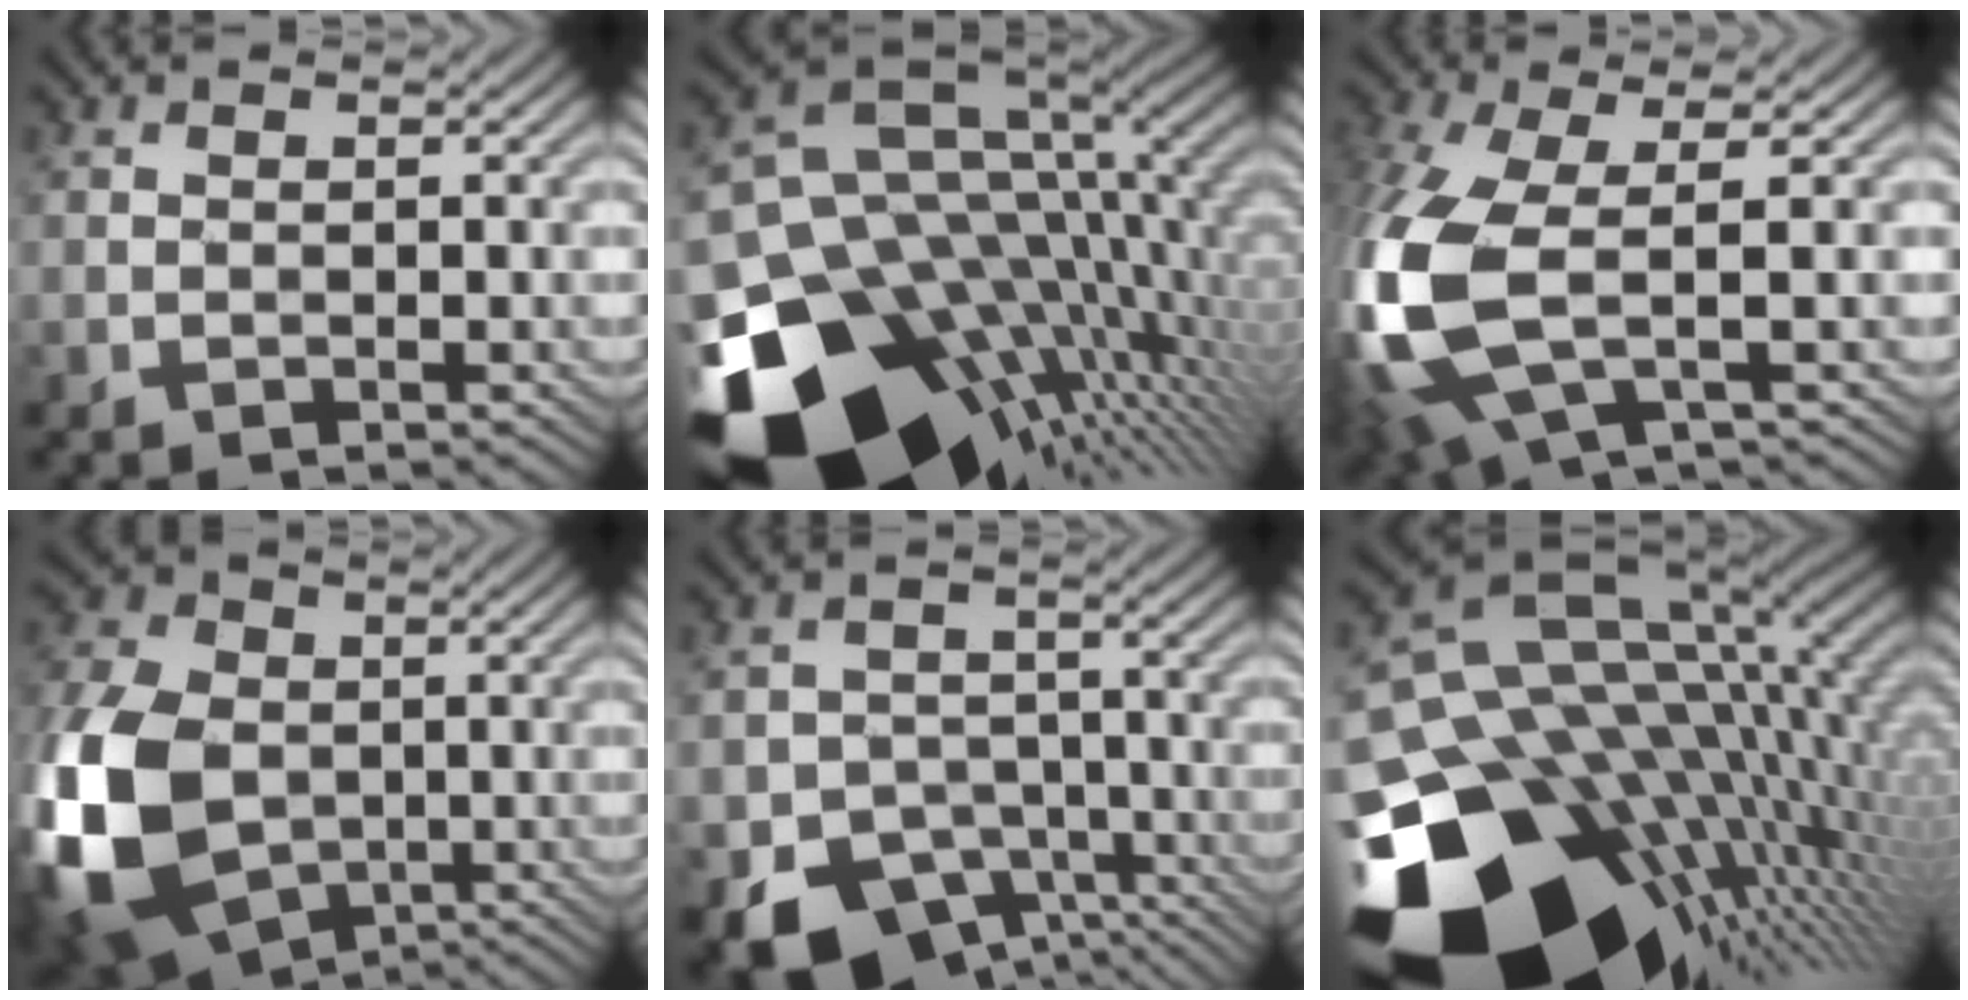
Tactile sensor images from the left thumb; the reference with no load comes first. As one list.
[{"total": 18.7, "force": [-7.1, 11.8, 12.8], "torque": [-0.297, -0.043, -0.092]}, {"total": 12.3, "force": [-1.4, 5.1, 11.1], "torque": [-0.299, -0.015, -0.028]}, {"total": 17.5, "force": [-4.2, 12.1, 11.9], "torque": [-0.320, -0.017, -0.093]}, {"total": 10.4, "force": [-6.6, 7.0, 4.1], "torque": [-0.062, -0.018, -0.108]}, {"total": 20.7, "force": [-7.4, 13.2, 14.1], "torque": [-0.324, -0.052, -0.090]}]